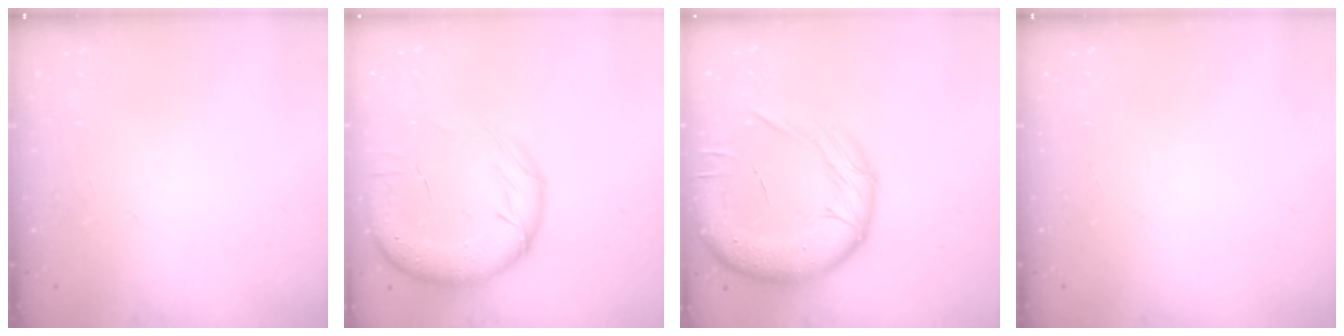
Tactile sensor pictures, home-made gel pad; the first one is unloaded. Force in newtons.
{"total": 17.6, "press": 17.3, "slide": 3.5}
{"total": 20.3, "press": 19.9, "slide": 4.2}
{"total": 0.0}